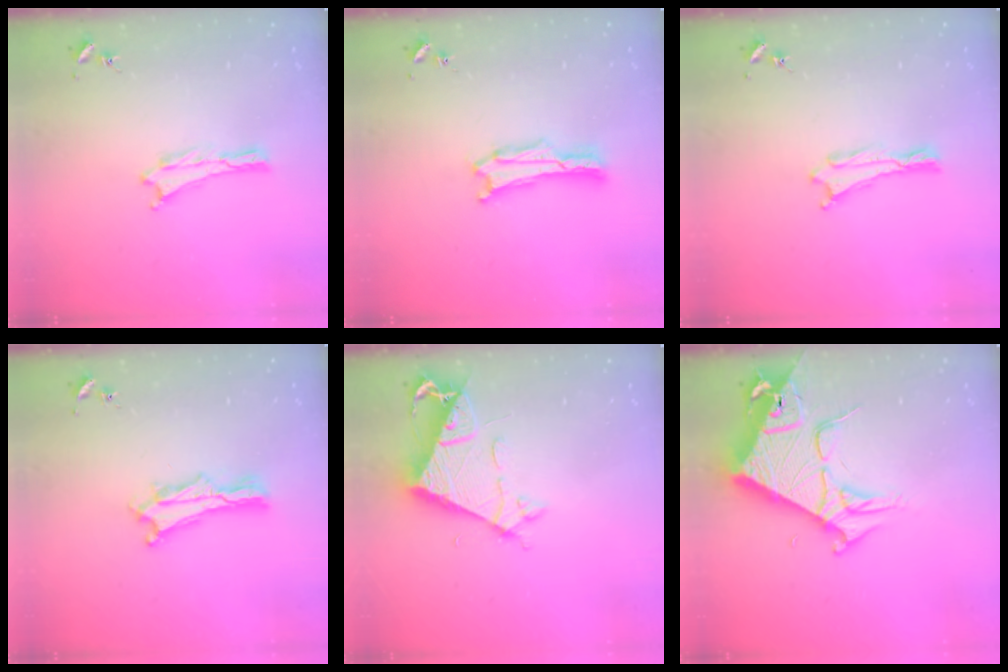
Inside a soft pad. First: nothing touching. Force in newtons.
{"total": 1.7, "press": 1.7, "slide": 0.3}
{"total": 0.0}
{"total": 3.4, "press": 3.4, "slide": 0.3}
{"total": 7.9, "press": 7.9, "slide": 0.6}
{"total": 9.2, "press": 9.2, "slide": 0.9}